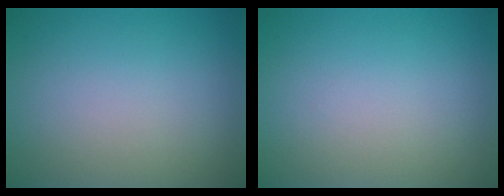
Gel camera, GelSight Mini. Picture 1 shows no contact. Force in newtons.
{"total": 0.0}